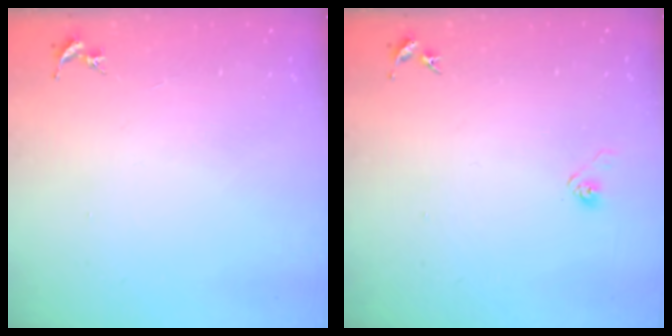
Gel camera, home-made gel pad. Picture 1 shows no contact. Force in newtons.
{"total": 3.0, "press": 2.9, "slide": 0.9}